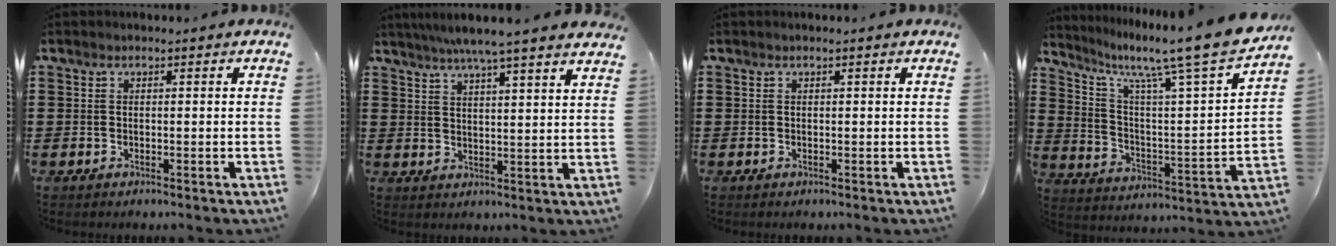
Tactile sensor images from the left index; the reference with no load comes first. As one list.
[{"total": 5.5, "force": [4.9, -0.7, 2.4], "torque": [-0.063, -0.019, 0.085]}, {"total": 0.0}, {"total": 10.6, "force": [8.9, -0.3, 5.8], "torque": [-0.123, -0.074, 0.131]}]